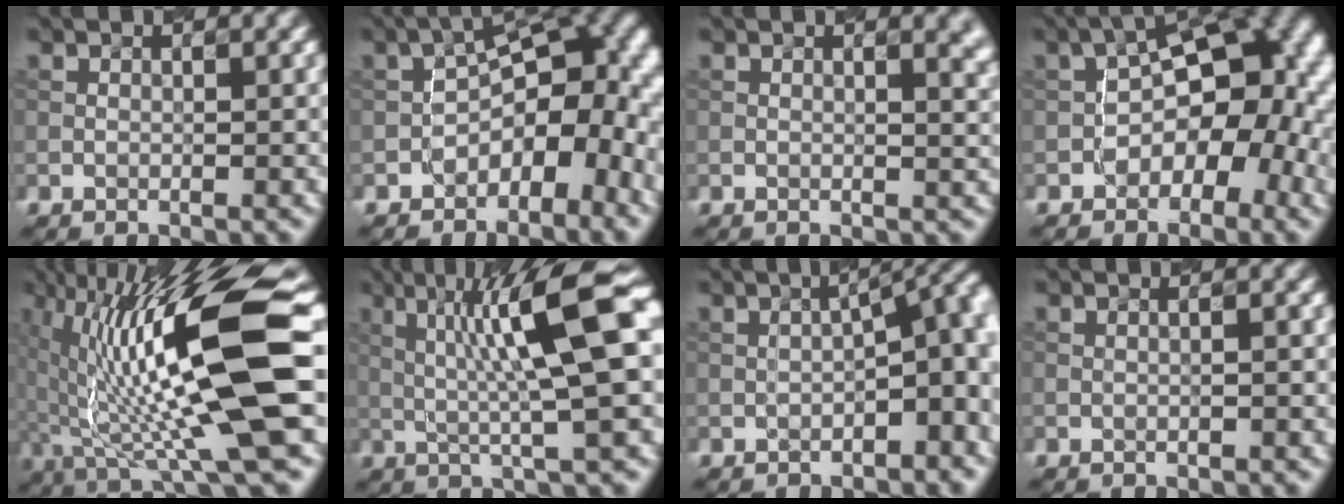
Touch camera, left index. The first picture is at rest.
{"total": 8.9, "force": [-3.5, 5.0, 6.5], "torque": [-0.061, 0.021, -0.064]}
{"total": 3.2, "force": [1.6, 1.5, 2.4], "torque": [-0.011, 0.008, 0.014]}
{"total": 11.1, "force": [-2.1, 6.5, 8.7], "torque": [-0.070, 0.025, -0.038]}
{"total": 14.5, "force": [0.4, 2.5, 14.3], "torque": [-0.239, 0.008, 0.020]}
{"total": 9.6, "force": [1.5, 1.2, 9.5], "torque": [-0.151, 0.014, 0.035]}
{"total": 4.8, "force": [-1.0, 1.3, 4.5], "torque": [-0.061, 0.018, -0.006]}
{"total": 0.8, "force": [0.0, 0.3, 0.7], "torque": [-0.007, -0.001, -0.008]}